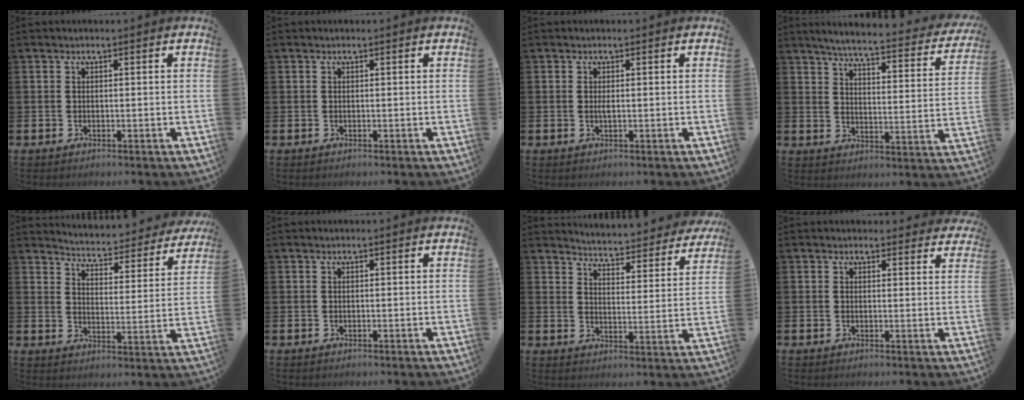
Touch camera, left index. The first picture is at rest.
{"total": 0.0}
{"total": 0.7, "force": [0.0, 0.1, 0.6], "torque": [-0.009, -0.002, -0.001]}
{"total": 5.3, "force": [4.9, 0.3, 2.1], "torque": [-0.055, -0.041, 0.076]}
{"total": 4.3, "force": [4.3, 0.4, 0.5], "torque": [-0.028, -0.044, 0.066]}
{"total": 0.0}
{"total": 4.8, "force": [4.8, 0.2, 0.3], "torque": [-0.024, -0.046, 0.078]}
{"total": 2.0, "force": [1.9, 0.6, 0.0], "torque": [0.006, -0.008, 0.034]}